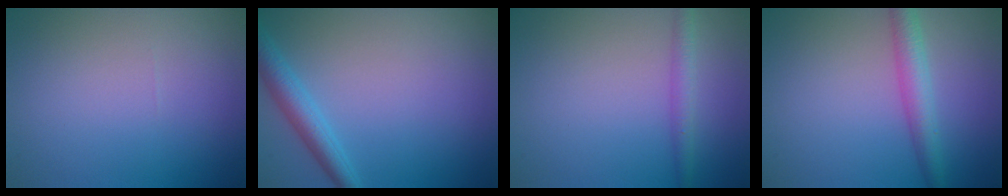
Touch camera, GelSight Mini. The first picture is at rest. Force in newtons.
{"total": 2.8, "press": 2.8, "slide": 0.1}
{"total": 1.8, "press": 1.8, "slide": 0.1}
{"total": 3.3, "press": 3.3, "slide": 0.0}